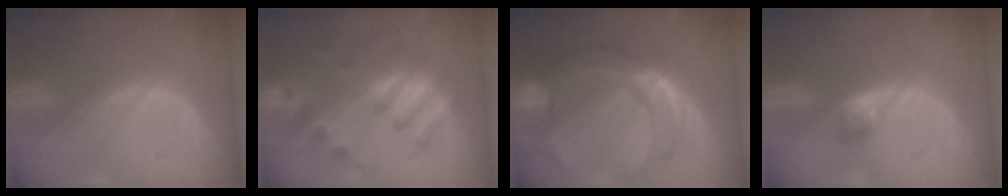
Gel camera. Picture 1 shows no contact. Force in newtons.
{"total": 8.0, "press": 7.7, "slide": 1.9}
{"total": 10.9, "press": 10.8, "slide": 1.1}
{"total": 2.5, "press": 2.3, "slide": 0.9}